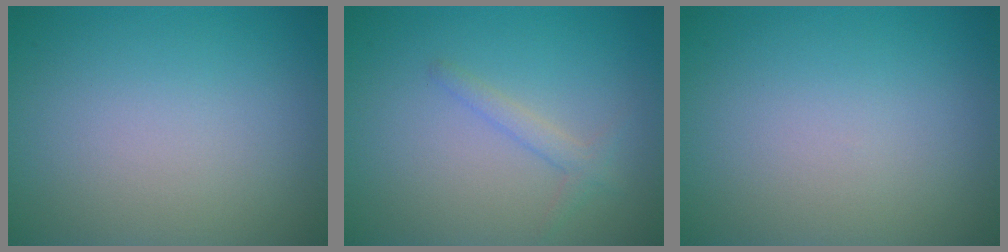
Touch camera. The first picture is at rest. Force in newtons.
{"total": 1.4, "press": 1.4, "slide": 0.1}
{"total": 0.0}